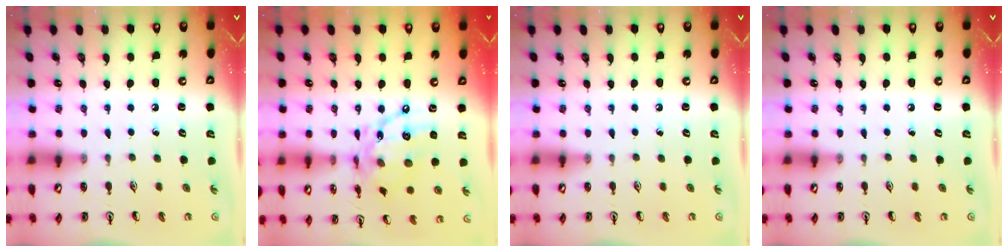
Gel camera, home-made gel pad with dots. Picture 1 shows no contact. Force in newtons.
{"total": 15.3, "press": 15.3, "slide": 1.0}
{"total": 0.0}
{"total": 0.0}